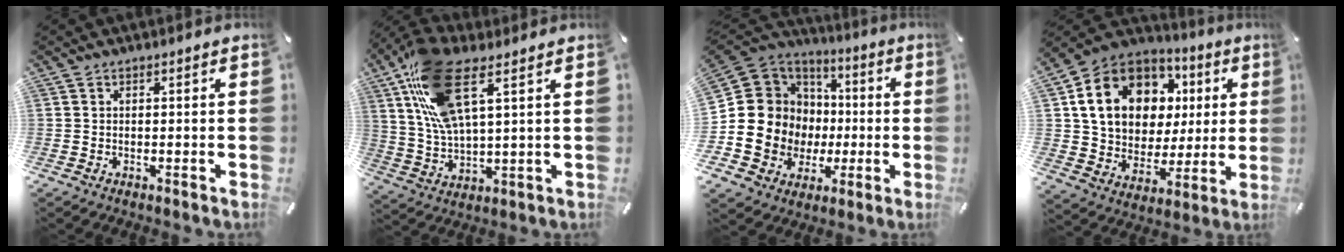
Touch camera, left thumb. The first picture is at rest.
{"total": 15.6, "force": [8.1, 5.3, 12.2], "torque": [-0.275, -0.021, 0.142]}
{"total": 14.3, "force": [-0.5, 14.0, 2.7], "torque": [-0.063, -0.023, 0.023]}
{"total": 16.6, "force": [5.2, 13.1, 8.8], "torque": [-0.162, -0.026, 0.098]}